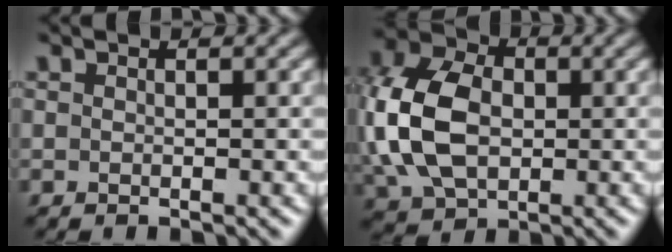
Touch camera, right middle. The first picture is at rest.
{"total": 9.8, "force": [0.2, 7.0, 6.9], "torque": [-0.171, 0.013, -0.005]}